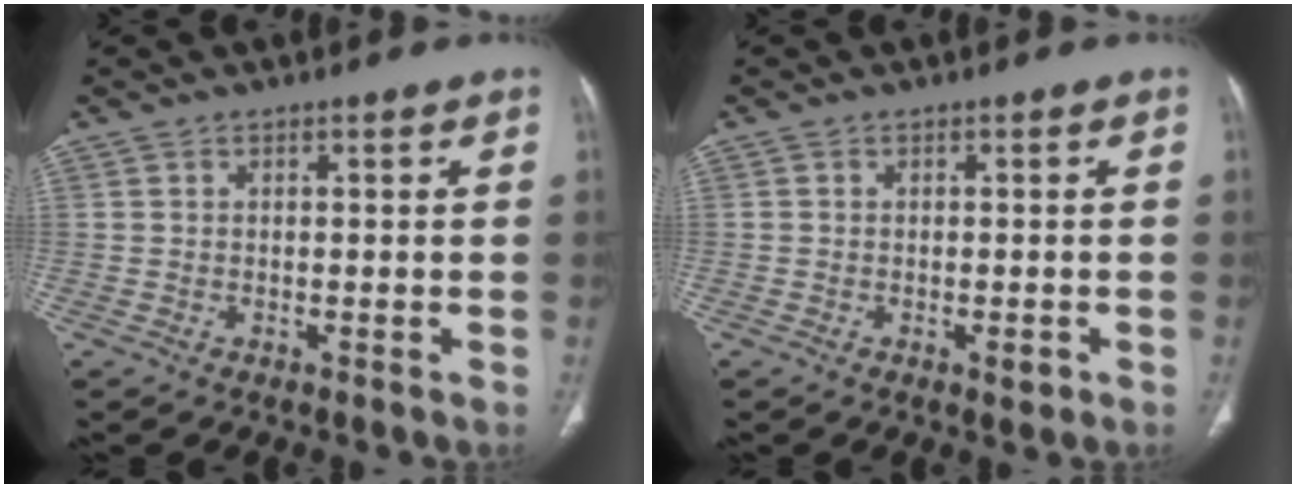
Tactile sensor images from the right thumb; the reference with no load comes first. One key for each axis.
{"total": 1.6, "fx": -0.7, "fy": 0.7, "fz": 1.2, "tx": -0.014, "ty": -0.001, "tz": -0.010}